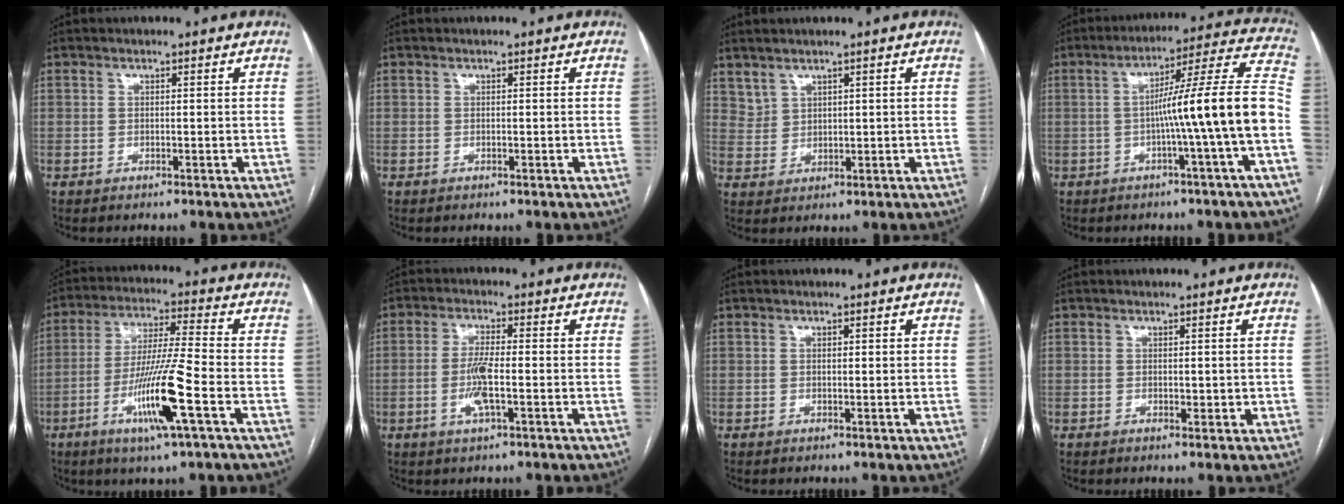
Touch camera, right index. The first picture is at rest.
{"total": 0.0}
{"total": 3.0, "force": [2.5, 1.5, 0.5], "torque": [-0.010, 0.005, 0.060]}
{"total": 14.0, "force": [-3.1, -2.1, 13.5], "torque": [-0.187, 0.024, -0.053]}
{"total": 12.6, "force": [-4.7, -0.4, 11.6], "torque": [-0.228, -0.014, -0.090]}
{"total": 5.3, "force": [-1.3, 0.7, 5.1], "torque": [-0.107, -0.006, -0.023]}
{"total": 0.6, "force": [0.2, 0.0, 0.6], "torque": [-0.011, 0.001, 0.001]}
{"total": 1.0, "force": [0.0, 0.6, 0.8], "torque": [-0.011, -0.002, 0.002]}